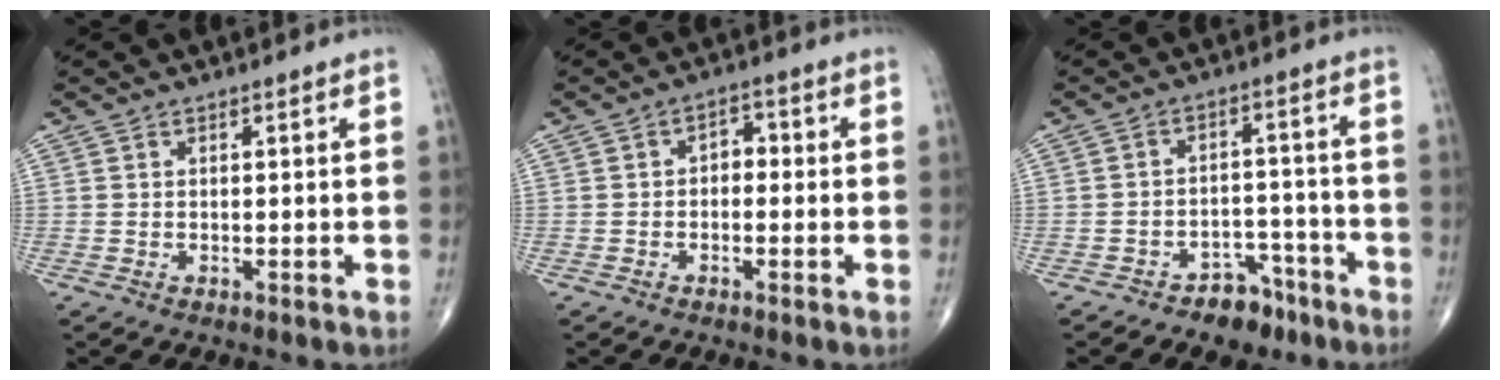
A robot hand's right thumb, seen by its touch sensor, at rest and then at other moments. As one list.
[{"total": 2.9, "force": [-0.3, 2.1, 2.1], "torque": [-0.013, 0.014, -0.015]}, {"total": 6.7, "force": [-4.7, 4.1, 2.4], "torque": [-0.005, 0.044, -0.070]}]